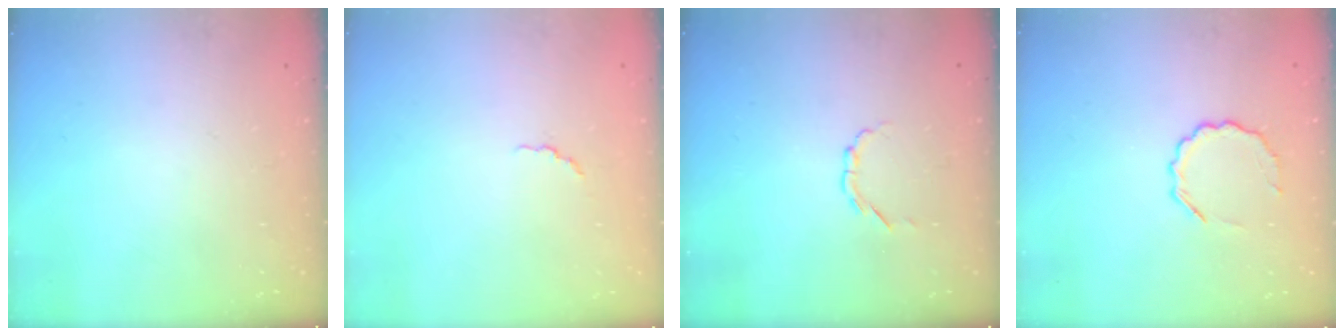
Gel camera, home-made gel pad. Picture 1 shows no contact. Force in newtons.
{"total": 1.4, "press": 1.2, "slide": 0.6}
{"total": 2.3, "press": 2.2, "slide": 0.8}
{"total": 7.2, "press": 7.1, "slide": 1.5}